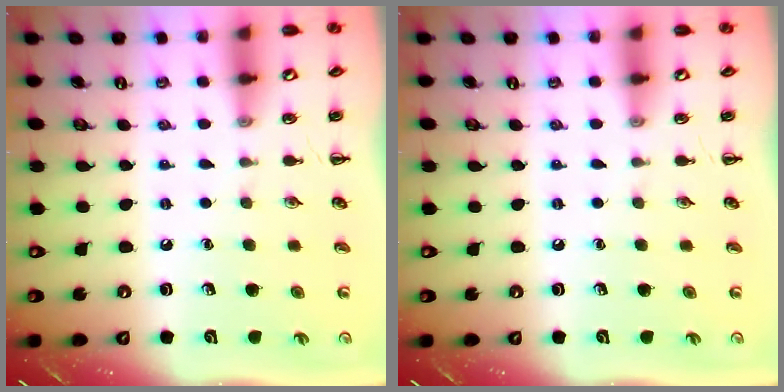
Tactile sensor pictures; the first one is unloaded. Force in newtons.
{"total": 0.0}